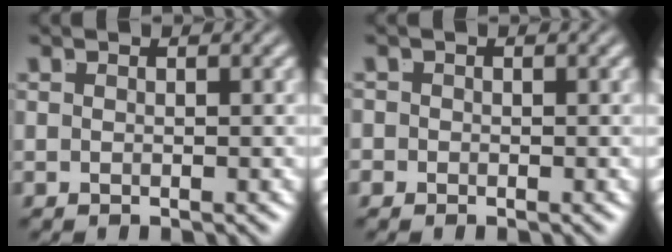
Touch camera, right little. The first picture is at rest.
{"total": 1.0, "force": [-0.5, 0.8, -0.1], "torque": [-0.002, -0.007, -0.010]}